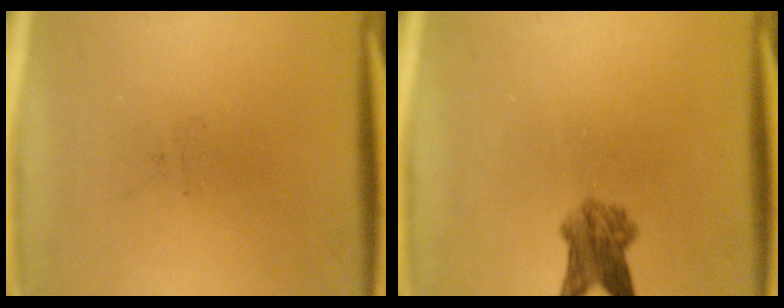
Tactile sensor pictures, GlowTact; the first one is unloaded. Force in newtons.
{"total": 4.6}